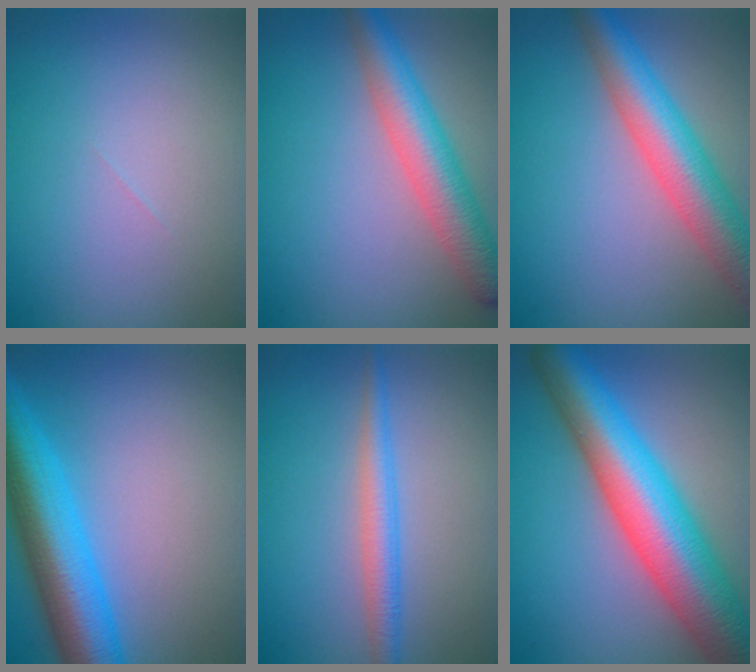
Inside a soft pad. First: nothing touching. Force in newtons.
{"total": 5.6, "press": 5.6, "slide": 0.1}
{"total": 7.1, "press": 7.1, "slide": 0.5}
{"total": 8.8, "press": 8.8, "slide": 0.3}
{"total": 2.7, "press": 2.7, "slide": 0.1}
{"total": 12.0, "press": 12.0, "slide": 0.7}